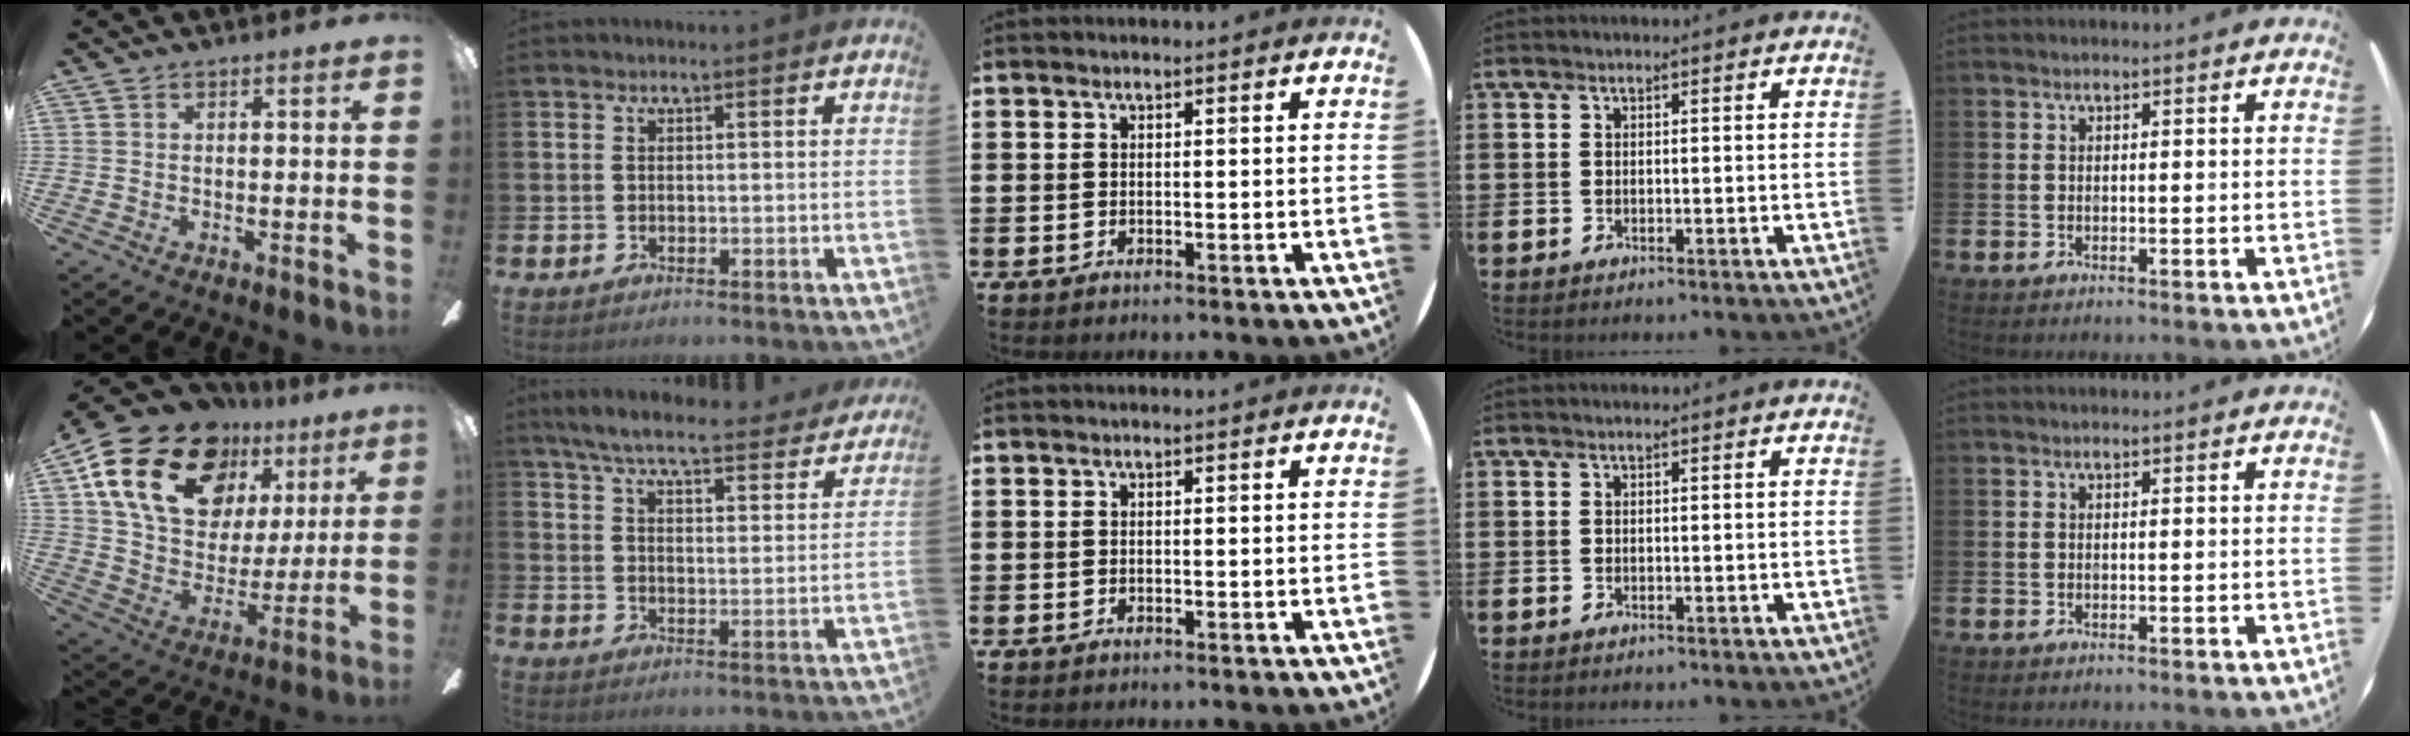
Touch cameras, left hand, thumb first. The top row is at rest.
{"thumb": {"total": 23.0, "force": [13.2, 14.3, 12.3], "torque": [-0.220, -0.058, 0.247]}, "index": {"total": 7.0, "force": [6.3, 0.9, 2.9], "torque": [-0.077, -0.041, 0.104]}}